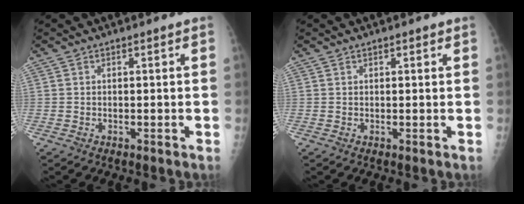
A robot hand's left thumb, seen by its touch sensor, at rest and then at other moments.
{"total": 1.1, "force": [0.7, 0.5, 0.7], "torque": [-0.004, -0.001, 0.008]}